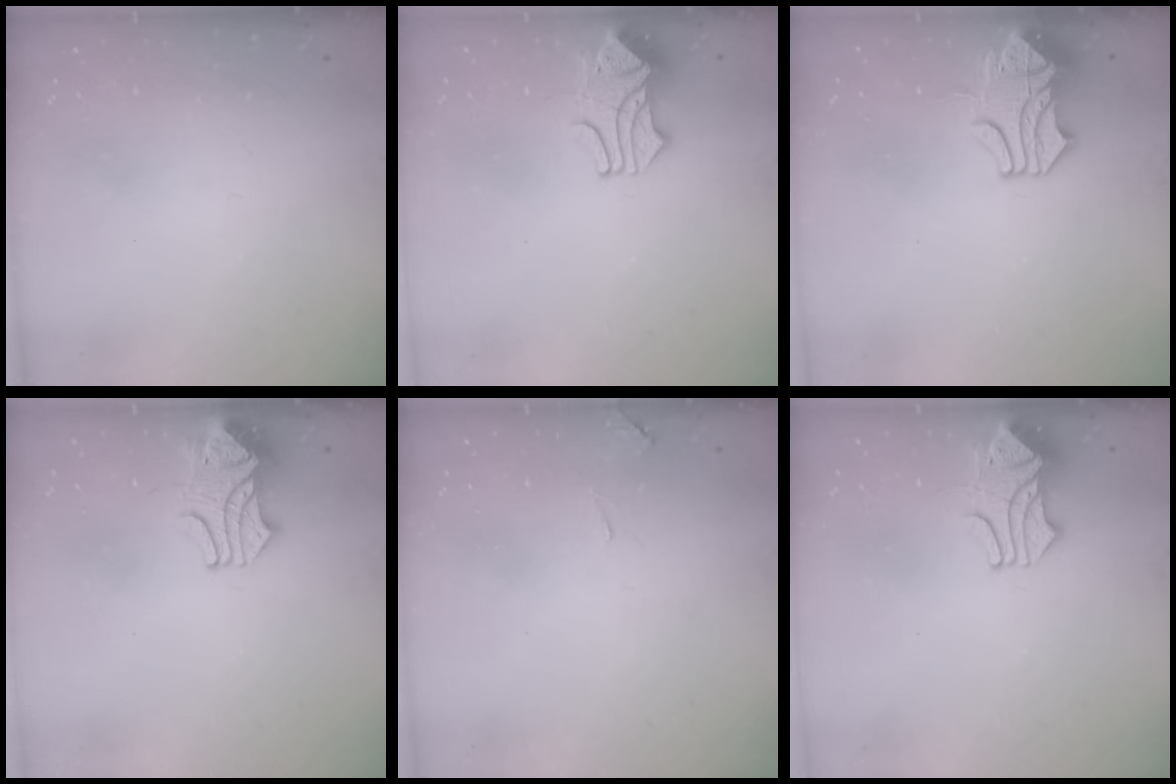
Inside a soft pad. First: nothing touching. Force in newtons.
{"total": 1.7, "press": 1.3, "slide": 1.2}
{"total": 1.8, "press": 1.1, "slide": 1.4}
{"total": 2.4, "press": 2.2, "slide": 1.0}
{"total": 2.9, "press": 2.9, "slide": 0.3}
{"total": 1.7, "press": 1.3, "slide": 1.2}